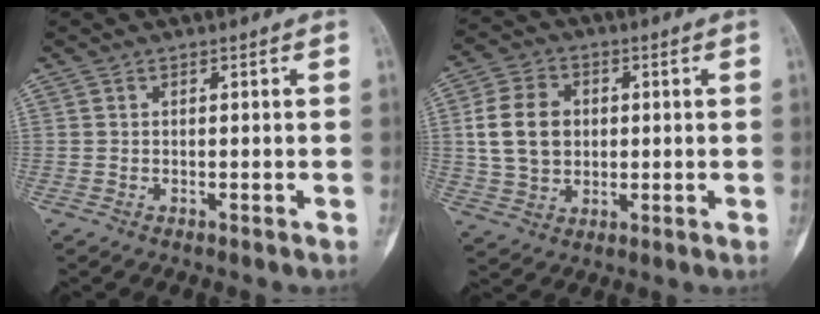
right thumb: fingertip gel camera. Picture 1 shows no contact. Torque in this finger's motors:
{"motor_torque": [0.71, 0.58, 0.46, -0.15, 0.20]}